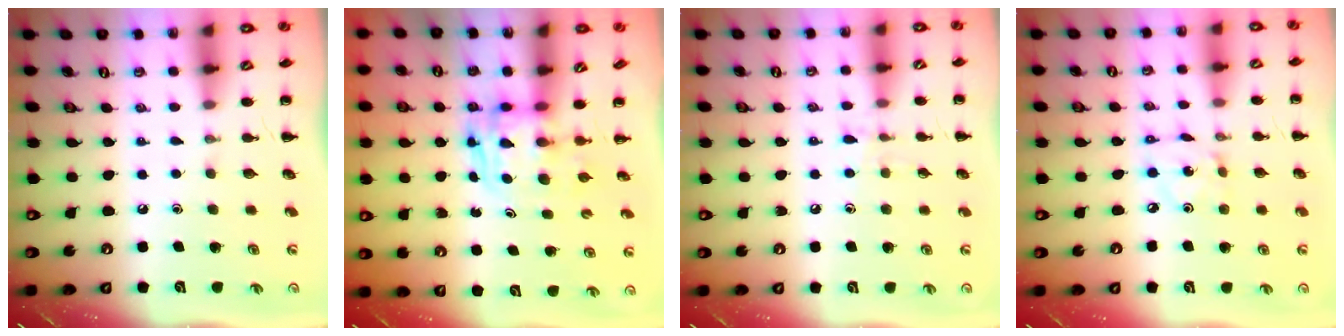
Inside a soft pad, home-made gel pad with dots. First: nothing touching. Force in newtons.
{"total": 2.6, "press": 2.6, "slide": 0.2}
{"total": 6.5, "press": 6.2, "slide": 2.2}
{"total": 2.3, "press": 2.3, "slide": 0.1}